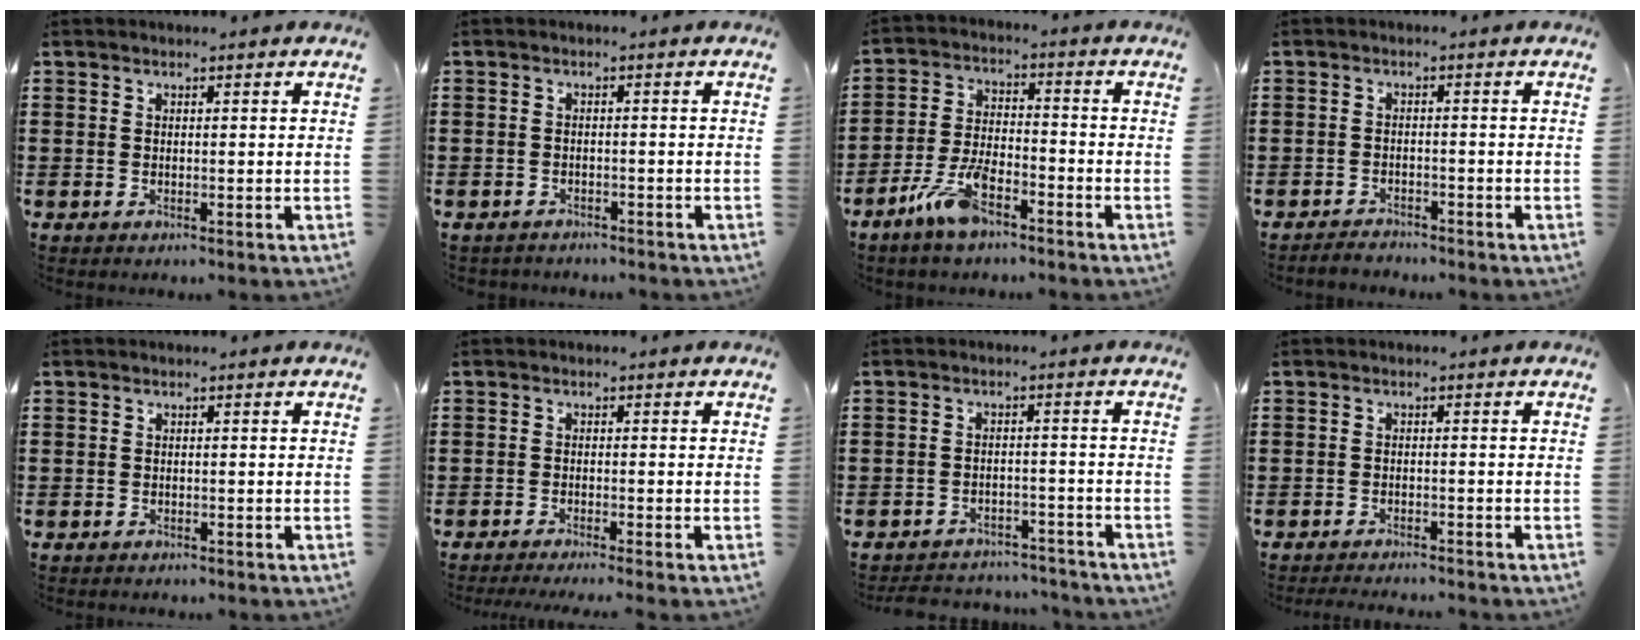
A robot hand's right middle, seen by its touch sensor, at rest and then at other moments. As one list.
[{"total": 1.4, "force": [-1.4, 0.2, -0.1], "torque": [-0.004, 0.000, -0.031]}, {"total": 7.5, "force": [-4.9, 2.4, 5.1], "torque": [-0.122, -0.002, -0.097]}, {"total": 1.9, "force": [-1.9, 0.2, -0.1], "torque": [-0.004, 0.000, -0.043]}, {"total": 0.5, "force": [-0.4, 0.3, -0.1], "torque": [0.002, 0.002, -0.010]}, {"total": 1.0, "force": [-0.8, -0.3, 0.6], "torque": [-0.009, -0.004, -0.015]}, {"total": 3.3, "force": [-3.3, 0.5, 0.1], "torque": [-0.007, 0.003, -0.071]}, {"total": 1.5, "force": [-1.5, -0.1, 0.1], "torque": [-0.005, 0.001, -0.031]}]